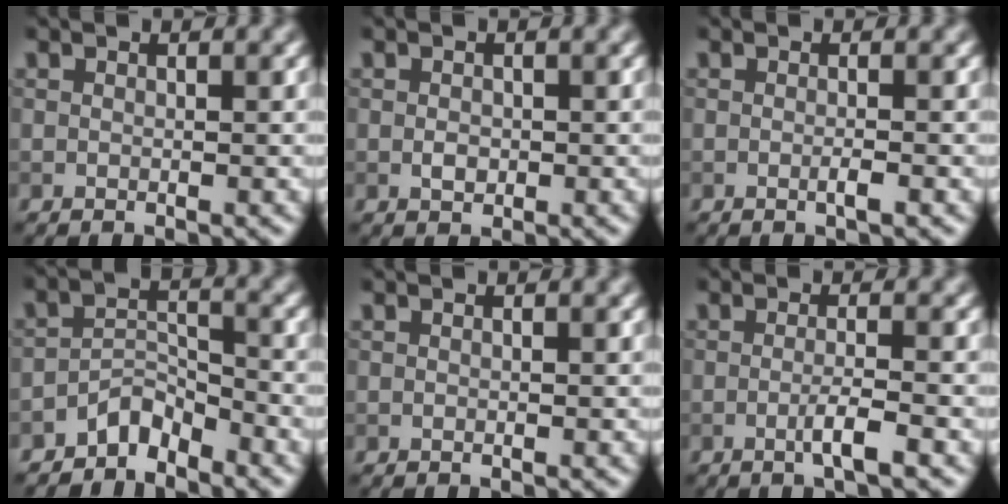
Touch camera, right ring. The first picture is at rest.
{"total": 1.1, "force": [-0.2, 0.8, 0.7], "torque": [-0.011, -0.002, -0.005]}
{"total": 1.1, "force": [-0.4, 0.1, 1.0], "torque": [-0.015, 0.000, -0.009]}
{"total": 3.1, "force": [-2.7, 1.1, 1.1], "torque": [-0.016, 0.014, -0.055]}
{"total": 0.0}
{"total": 2.4, "force": [-0.9, 0.3, 2.2], "torque": [-0.036, 0.003, -0.021]}